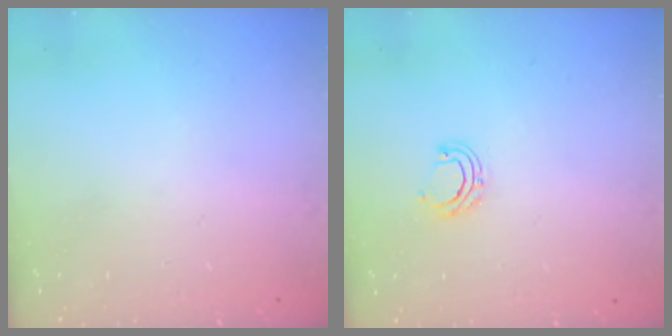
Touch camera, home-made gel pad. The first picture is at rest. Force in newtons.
{"total": 6.3, "press": 6.2, "slide": 1.0}